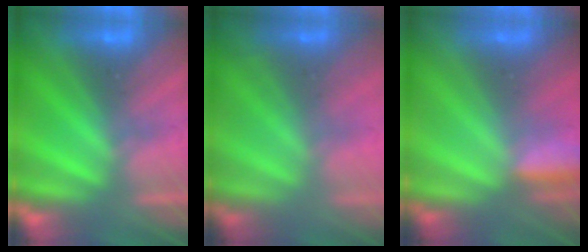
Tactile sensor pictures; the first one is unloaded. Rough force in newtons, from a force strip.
{"total": 1.7}
{"total": 2.9}